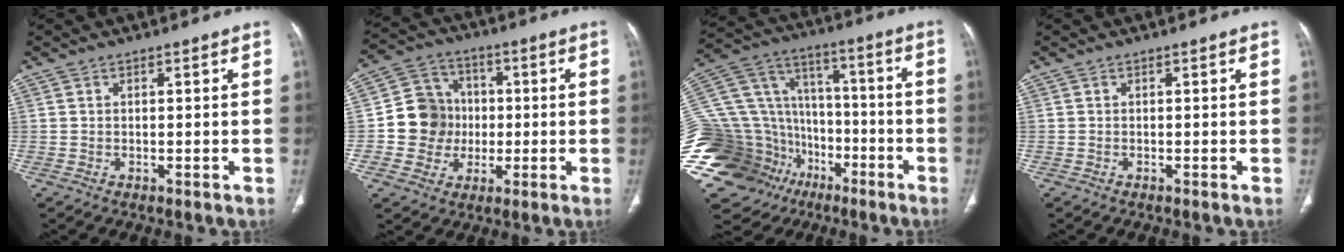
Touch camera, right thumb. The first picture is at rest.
{"total": 10.7, "force": [-0.2, 10.4, 2.4], "torque": [0.000, 0.023, -0.007]}
{"total": 36.9, "force": [-14.8, 27.8, 19.3], "torque": [-0.485, 0.083, -0.241]}
{"total": 1.0, "force": [0.3, 0.2, -0.9], "torque": [0.017, 0.001, 0.004]}